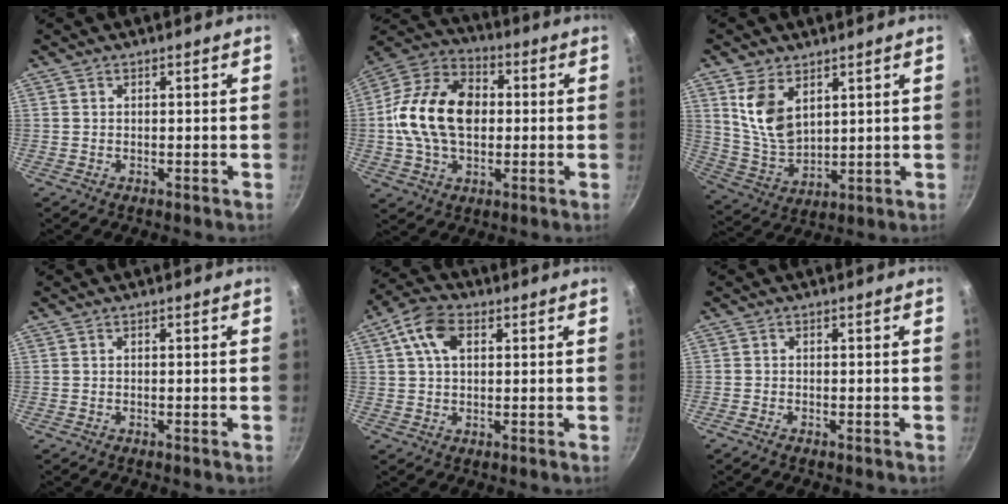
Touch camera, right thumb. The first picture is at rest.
{"total": 18.1, "force": [0.4, 12.5, 13.1], "torque": [-0.208, 0.027, -0.008]}
{"total": 10.3, "force": [4.5, 6.2, 6.9], "torque": [-0.114, -0.035, 0.100]}
{"total": 0.6, "force": [-0.3, -0.1, 0.5], "torque": [-0.014, 0.003, -0.004]}
{"total": 7.8, "force": [2.5, 4.9, 5.6], "torque": [-0.099, 0.011, 0.038]}
{"total": 0.8, "force": [-0.6, 0.1, 0.5], "torque": [-0.023, 0.007, -0.015]}